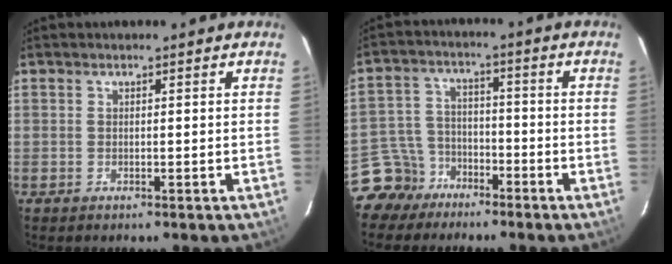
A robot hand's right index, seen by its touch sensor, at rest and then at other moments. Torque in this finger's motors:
{"motor_torque": [-1.15, -0.88, -1.05, -0.21]}